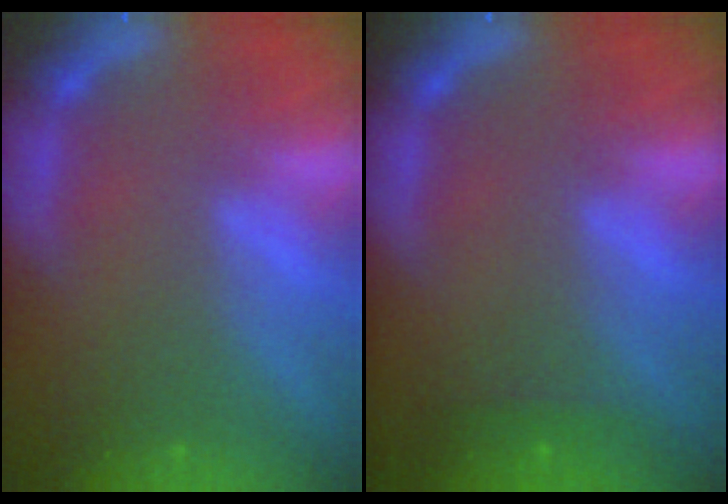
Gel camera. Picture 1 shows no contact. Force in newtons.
{"total": 0.9}